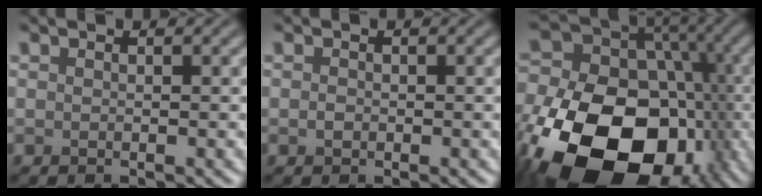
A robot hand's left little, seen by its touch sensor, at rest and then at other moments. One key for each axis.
{"total": 0.6, "fx": -0.1, "fy": 0.5, "fz": 0.4, "tx": -0.007, "ty": -0.002, "tz": -0.003}
{"total": 20.1, "fx": -8.0, "fy": 14.0, "fz": 12.0, "tx": -0.231, "ty": -0.019, "tz": -0.134}